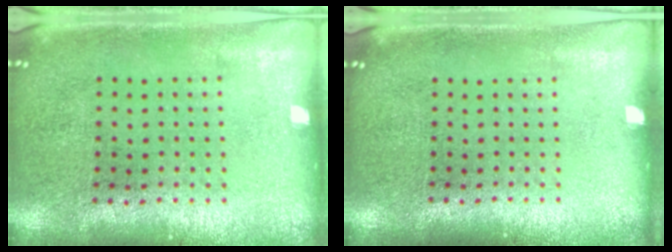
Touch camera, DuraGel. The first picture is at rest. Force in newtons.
{"total": 0.0}